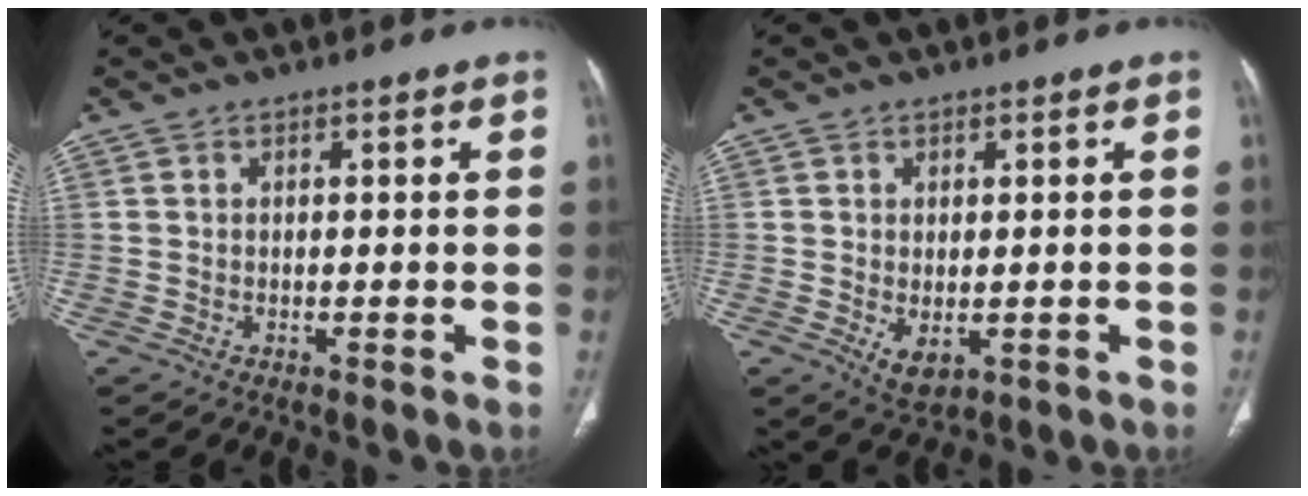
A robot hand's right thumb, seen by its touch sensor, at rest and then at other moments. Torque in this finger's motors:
{"motor_torque": [-0.33, 0.25, 0.21, 0.41, 0.11]}